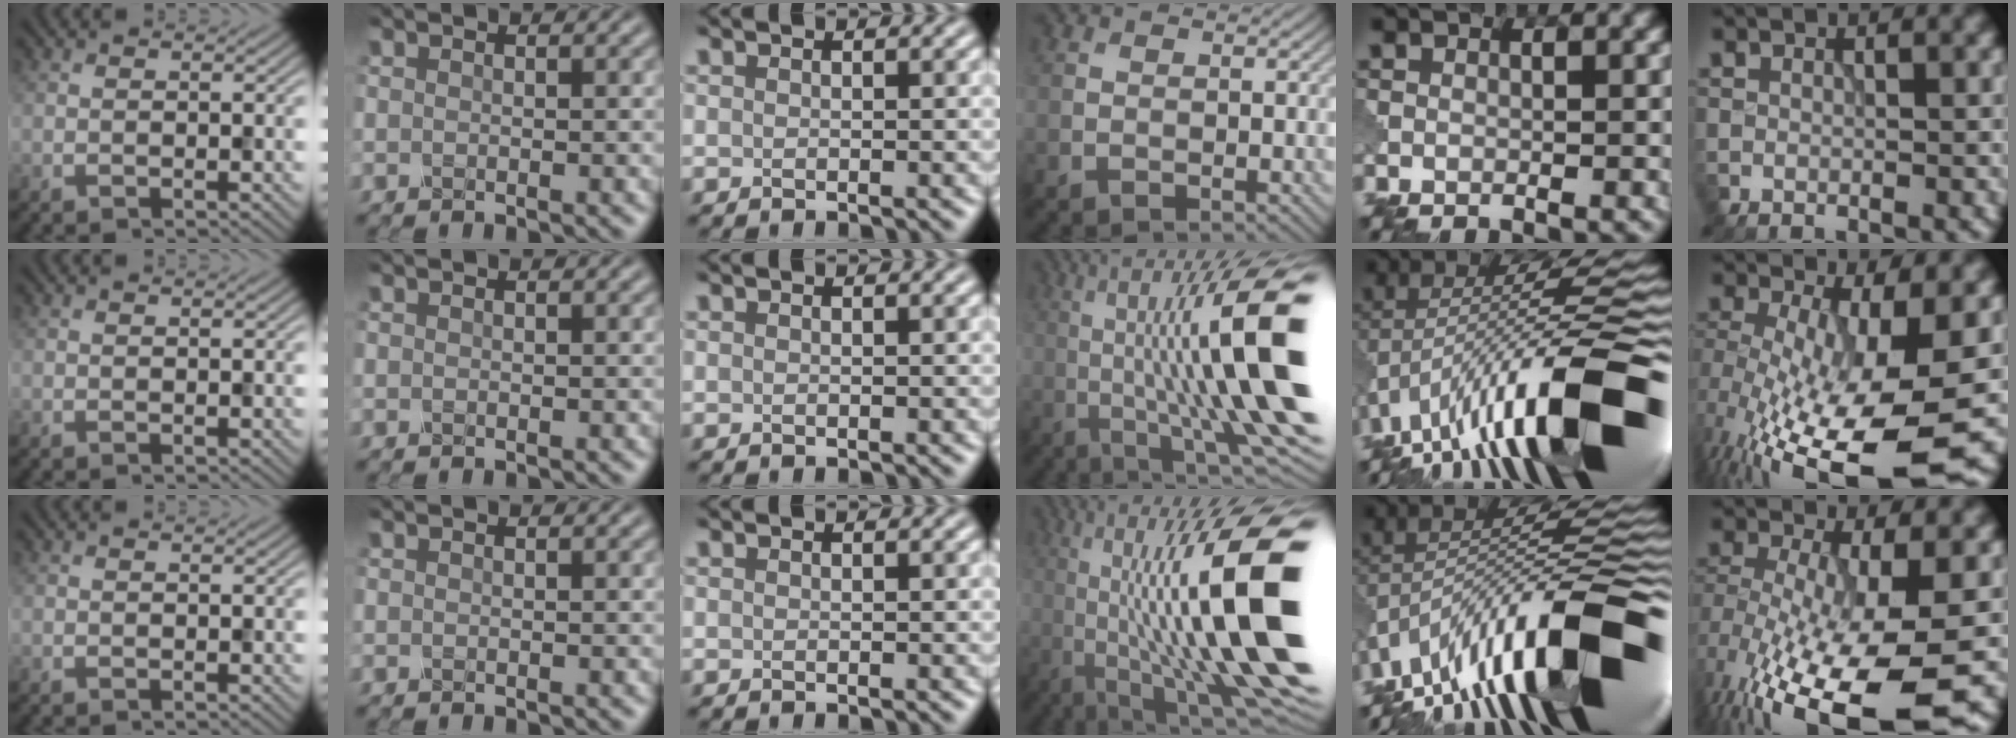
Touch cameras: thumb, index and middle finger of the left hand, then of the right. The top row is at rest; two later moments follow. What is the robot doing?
{"motion": "shake", "object": "plastic piggy bank"}